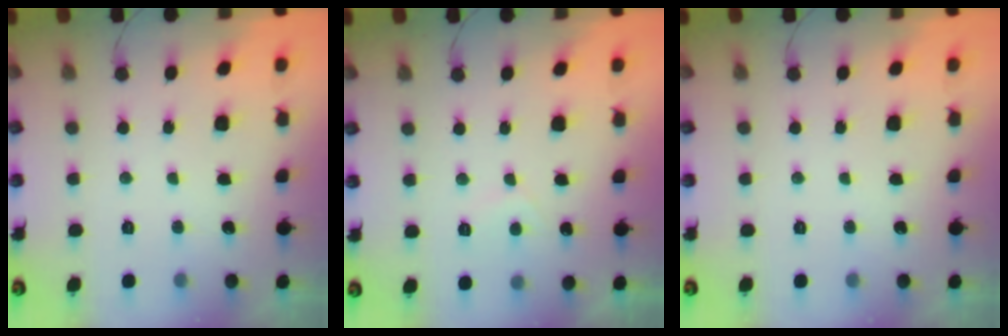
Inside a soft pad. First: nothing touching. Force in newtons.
{"total": 2.1, "press": 1.9, "slide": 0.7}
{"total": 0.0}